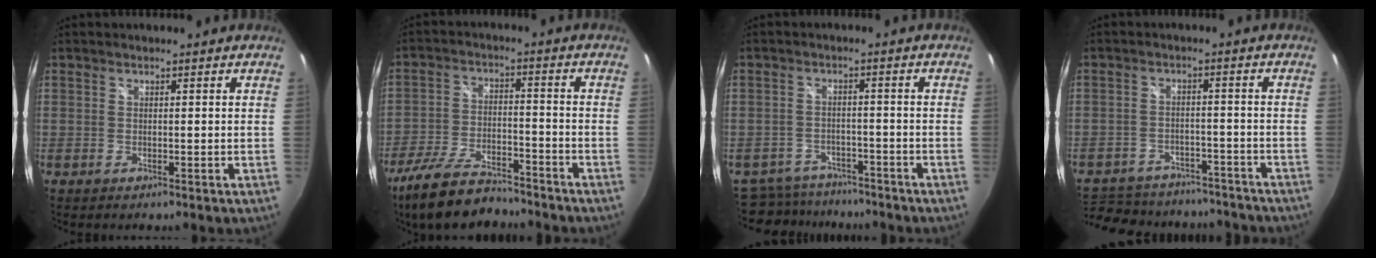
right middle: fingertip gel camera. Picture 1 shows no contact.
{"total": 14.6, "force": [-12.1, 4.3, 7.0], "torque": [-0.159, -0.024, -0.214]}
{"total": 10.8, "force": [-9.2, 5.0, 2.3], "torque": [-0.071, 0.004, -0.136]}
{"total": 24.6, "force": [-19.9, 11.0, 9.4], "torque": [-0.211, 0.016, -0.255]}